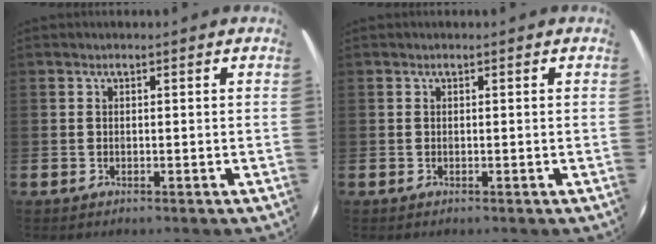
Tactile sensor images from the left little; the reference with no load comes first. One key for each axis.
{"total": 0.0}